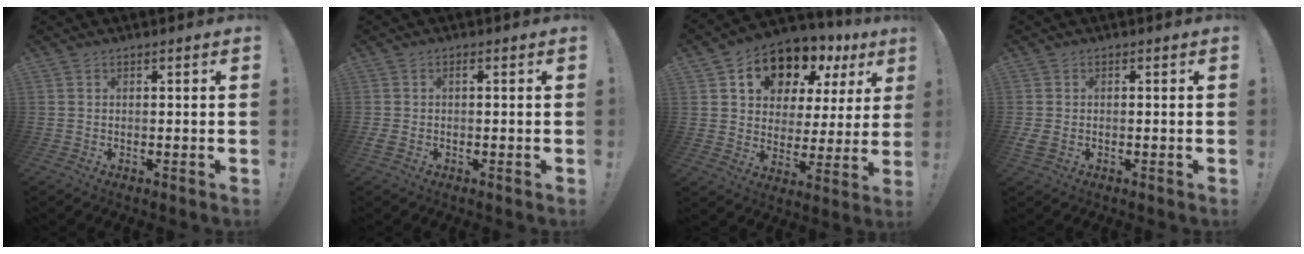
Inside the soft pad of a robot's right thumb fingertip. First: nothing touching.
{"total": 1.5, "force": [-0.2, 0.6, 1.3], "torque": [-0.036, 0.003, -0.005]}
{"total": 13.3, "force": [9.4, 7.8, 5.2], "torque": [-0.081, -0.078, 0.173]}
{"total": 2.1, "force": [-0.2, 1.5, 1.5], "torque": [-0.029, 0.000, -0.003]}